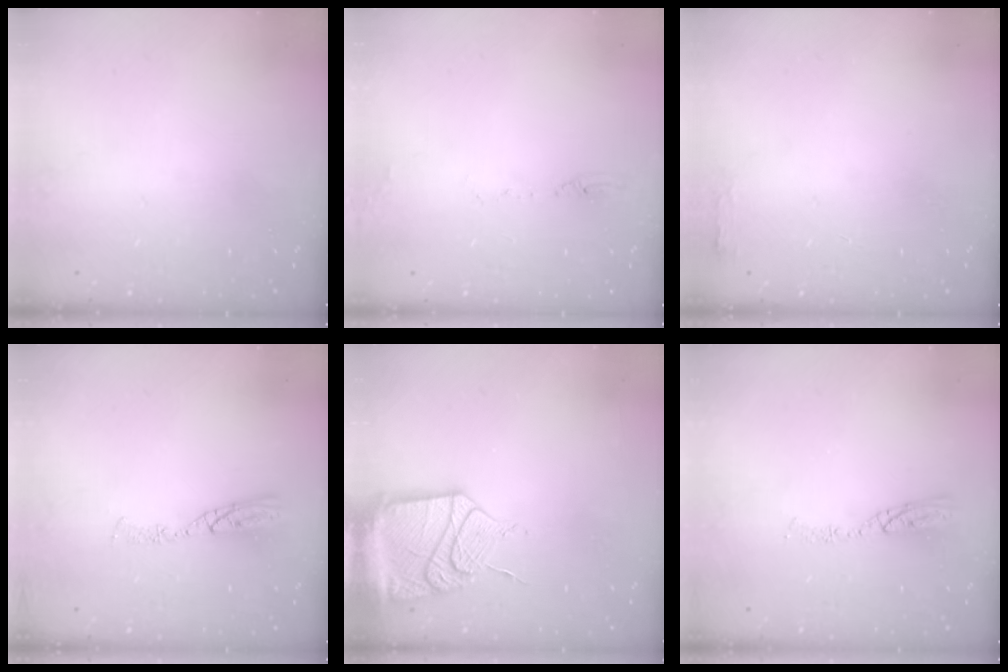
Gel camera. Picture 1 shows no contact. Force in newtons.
{"total": 6.2, "press": 5.9, "slide": 2.0}
{"total": 3.7, "press": 3.5, "slide": 1.3}
{"total": 7.7, "press": 7.7, "slide": 0.8}
{"total": 17.5, "press": 17.4, "slide": 1.8}
{"total": 5.4, "press": 5.4, "slide": 0.5}